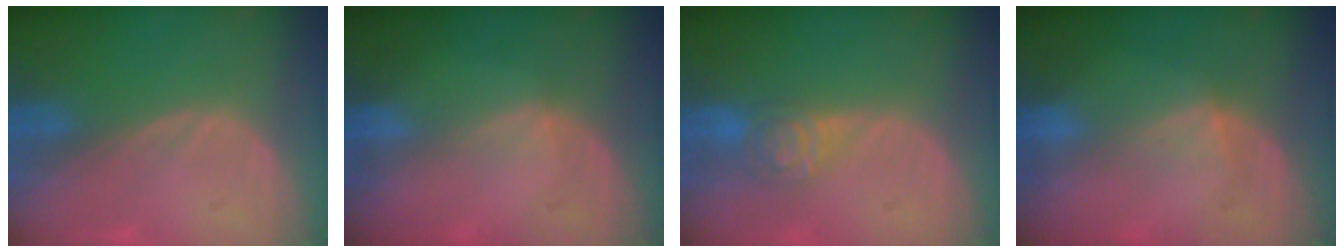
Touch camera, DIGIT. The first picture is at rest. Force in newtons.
{"total": 1.3, "press": 0.9, "slide": 0.9}
{"total": 4.4, "press": 4.4, "slide": 0.4}
{"total": 2.7, "press": 2.4, "slide": 1.2}